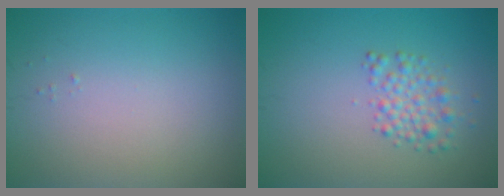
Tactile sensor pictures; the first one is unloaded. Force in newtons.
{"total": 2.3, "press": 2.3, "slide": 0.0}